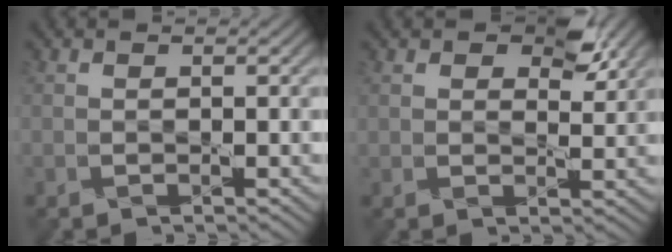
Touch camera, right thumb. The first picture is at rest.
{"total": 5.0, "force": [3.0, 2.7, 2.9], "torque": [-0.038, -0.009, 0.046]}